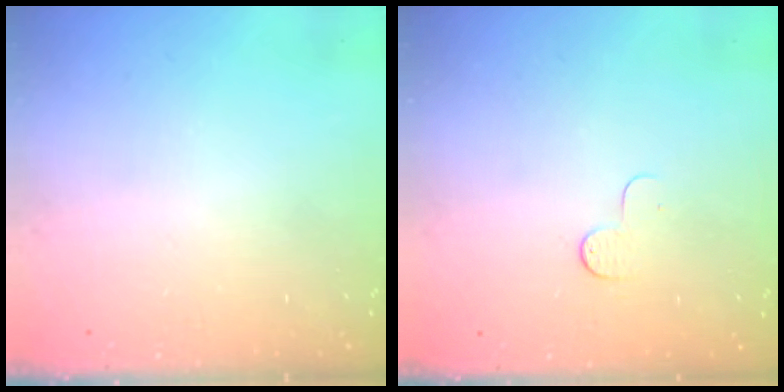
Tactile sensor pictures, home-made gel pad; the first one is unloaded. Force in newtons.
{"total": 4.0, "press": 4.0, "slide": 0.4}